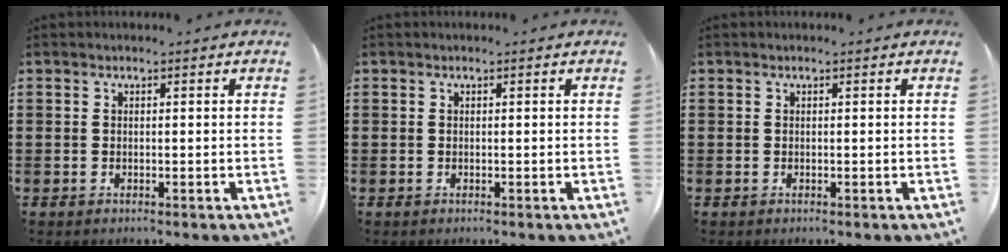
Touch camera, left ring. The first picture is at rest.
{"total": 0.0}
{"total": 0.0}